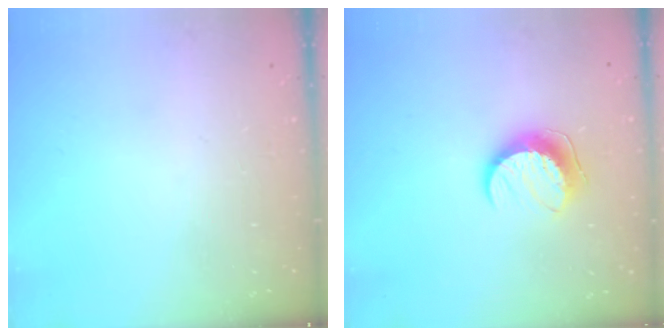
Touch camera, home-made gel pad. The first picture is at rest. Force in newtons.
{"total": 9.8, "press": 9.8, "slide": 0.5}